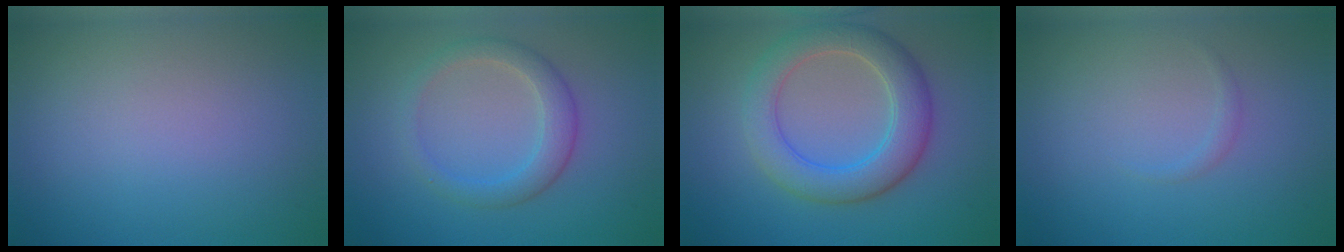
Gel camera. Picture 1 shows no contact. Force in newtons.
{"total": 2.8, "press": 2.8, "slide": 0.2}
{"total": 5.4, "press": 5.4, "slide": 0.1}
{"total": 0.6, "press": 0.5, "slide": 0.1}